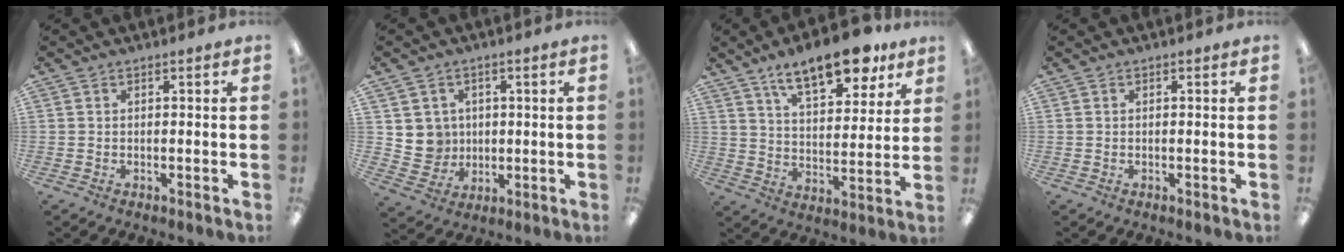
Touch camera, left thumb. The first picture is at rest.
{"total": 6.1, "force": [1.7, 5.9, 0.4], "torque": [-0.016, 0.001, 0.037]}
{"total": 15.3, "force": [11.2, 5.8, 8.6], "torque": [-0.131, -0.055, 0.191]}
{"total": 0.0}